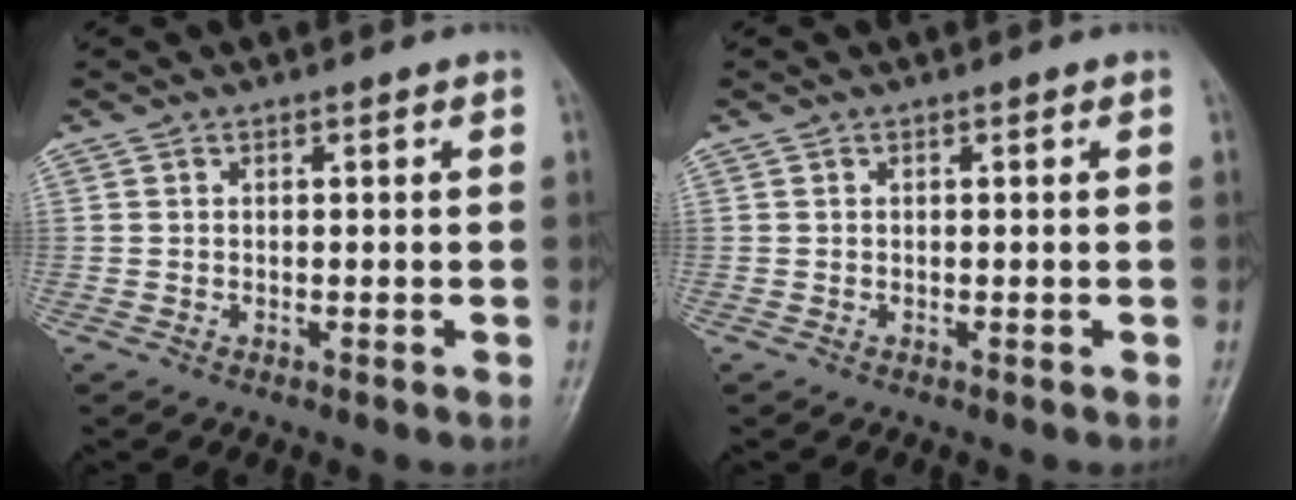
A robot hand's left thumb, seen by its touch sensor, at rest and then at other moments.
{"total": 0.0}